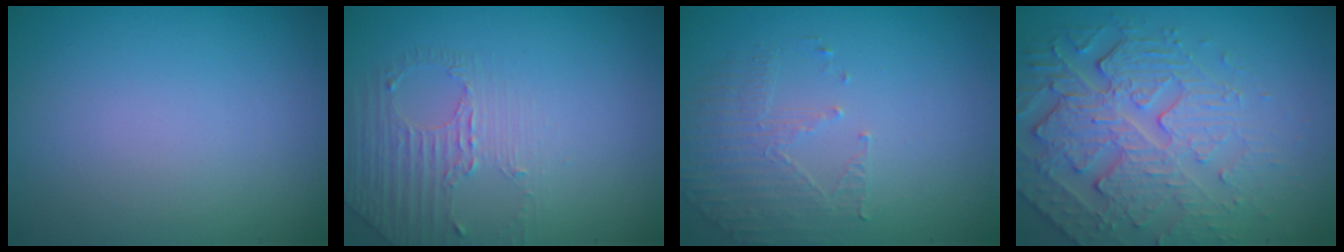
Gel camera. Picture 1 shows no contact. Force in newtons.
{"total": 1.6, "press": 1.0, "slide": 1.2}
{"total": 1.8, "press": 1.1, "slide": 1.4}
{"total": 5.0, "press": 4.5, "slide": 2.1}